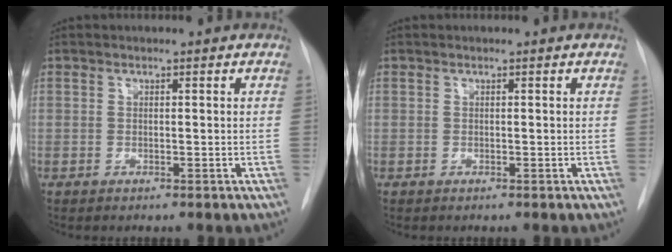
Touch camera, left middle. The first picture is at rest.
{"total": 0.0}